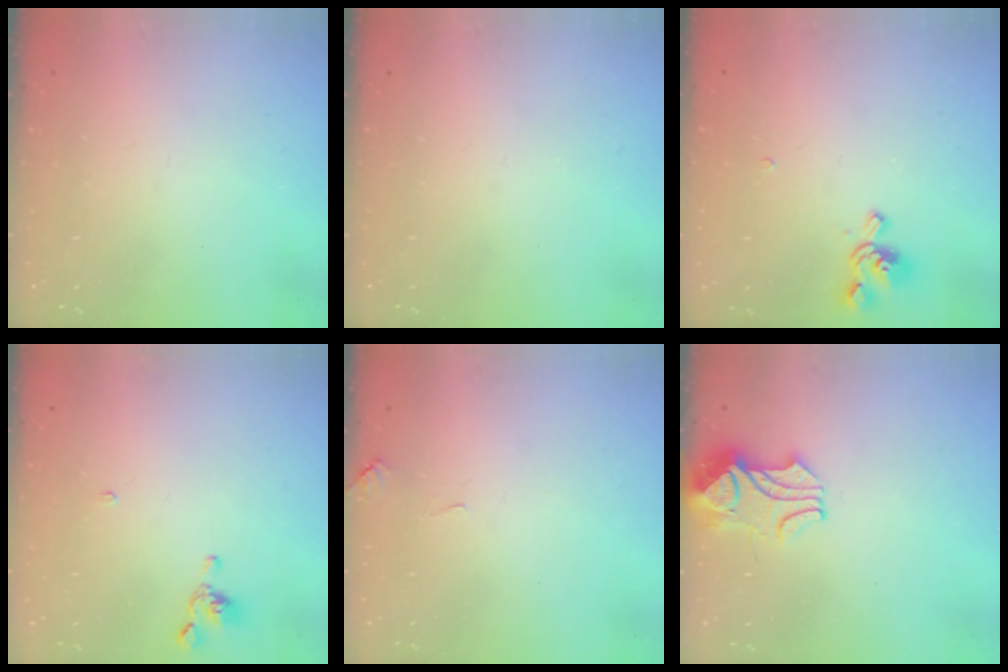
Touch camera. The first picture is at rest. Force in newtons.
{"total": 0.0}
{"total": 1.2, "press": 0.1, "slide": 1.2}
{"total": 2.0, "press": 2.0, "slide": 0.3}
{"total": 2.9, "press": 2.9, "slide": 0.3}
{"total": 2.4, "press": 2.2, "slide": 1.0}